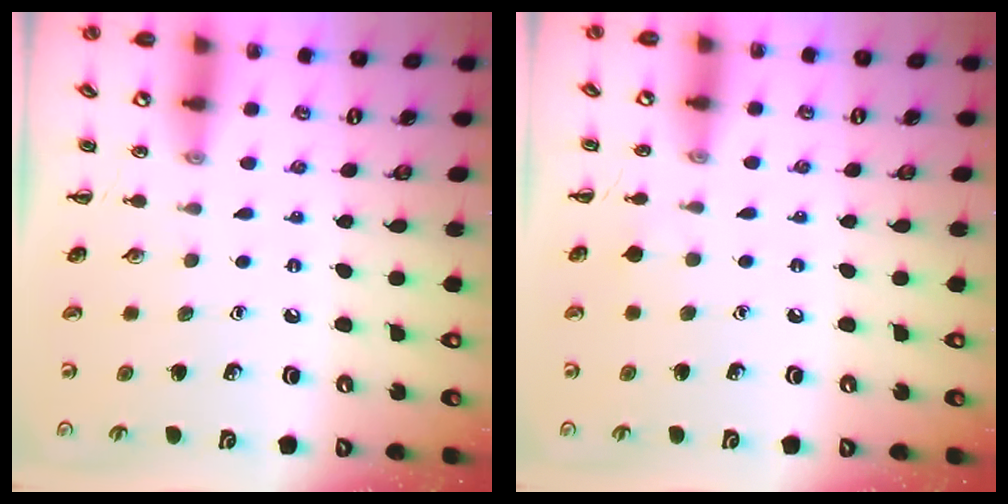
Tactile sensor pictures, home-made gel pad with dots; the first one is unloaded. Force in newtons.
{"total": 3.7, "press": 3.5, "slide": 1.3}